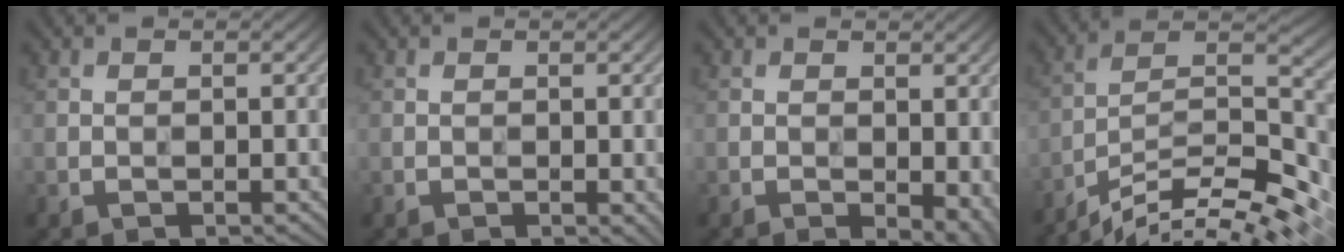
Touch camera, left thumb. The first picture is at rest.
{"total": 0.8, "force": [-0.2, 0.3, 0.7], "torque": [-0.012, -0.005, -0.003]}
{"total": 4.3, "force": [-1.2, 2.3, 3.5], "torque": [-0.042, -0.011, -0.012]}
{"total": 13.9, "force": [-10.7, 2.6, 8.4], "torque": [-0.147, 0.009, -0.182]}